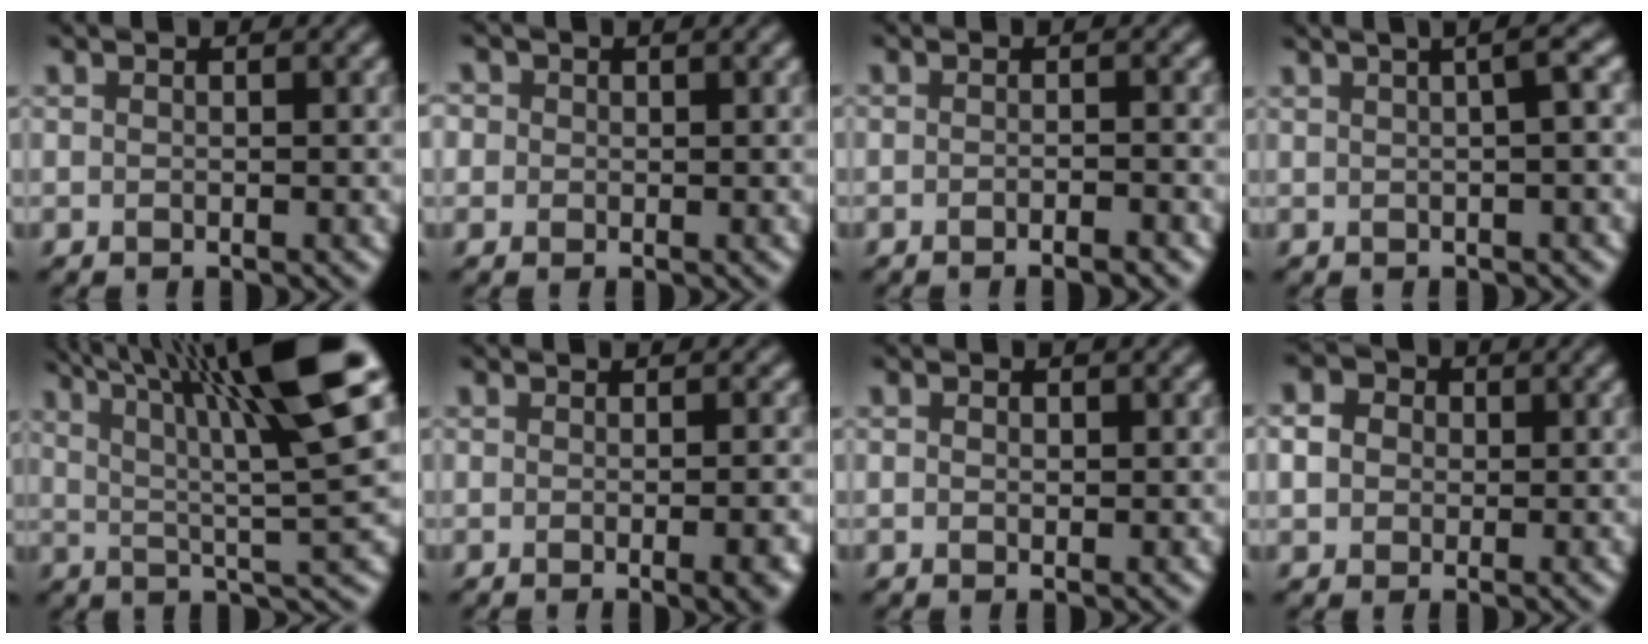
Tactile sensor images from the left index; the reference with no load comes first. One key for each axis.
{"total": 2.2, "fx": 0.8, "fy": 1.8, "fz": 0.9, "tx": -0.013, "ty": 0.016, "tz": 0.001}
{"total": 1.4, "fx": -1.1, "fy": 0.0, "fz": 0.9, "tx": -0.015, "ty": 0.002, "tz": -0.016}
{"total": 5.0, "fx": 1.6, "fy": 1.8, "fz": 4.3, "tx": -0.039, "ty": 0.031, "tz": 0.006}
{"total": 12.5, "fx": 5.6, "fy": 2.0, "fz": 10.9, "tx": -0.172, "ty": 0.020, "tz": 0.090}
{"total": 4.3, "fx": -1.6, "fy": 1.5, "fz": 3.7, "tx": -0.032, "ty": -0.005, "tz": -0.009}
{"total": 0.5, "fx": 0.1, "fy": 0.4, "fz": 0.4, "tx": -0.007, "ty": 0.000, "tz": 0.000}
{"total": 5.4, "fx": 1.6, "fy": 4.3, "fz": 2.7, "tx": -0.054, "ty": 0.036, "tz": 0.000}